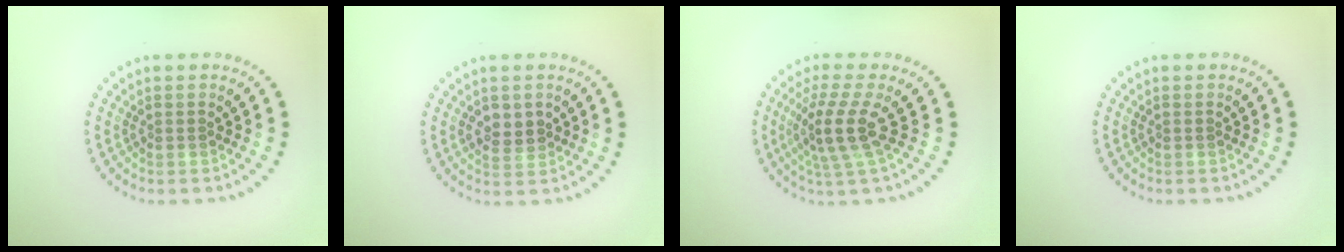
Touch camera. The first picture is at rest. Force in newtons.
{"total": 2.2, "press": 2.2, "slide": 0.3}
{"total": 3.8, "press": 2.9, "slide": 2.5}
{"total": 0.0}